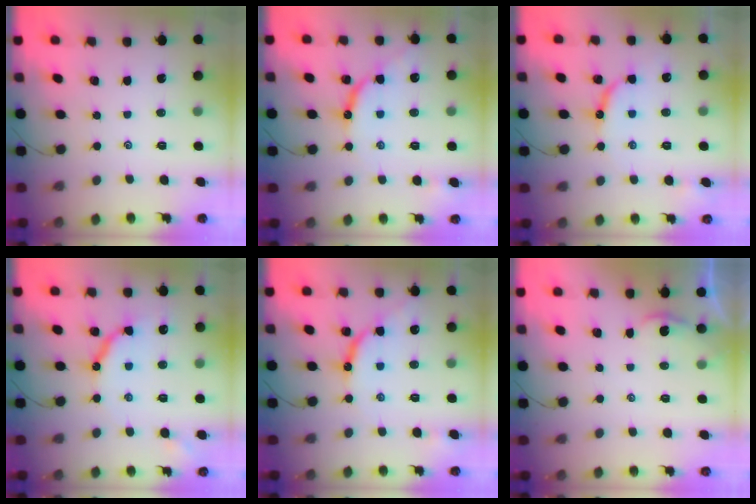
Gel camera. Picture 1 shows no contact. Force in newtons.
{"total": 10.5, "press": 10.4, "slide": 1.0}
{"total": 8.7, "press": 8.6, "slide": 0.8}
{"total": 9.6, "press": 9.5, "slide": 0.9}
{"total": 10.5, "press": 10.4, "slide": 1.0}
{"total": 1.2, "press": 1.2, "slide": 0.1}